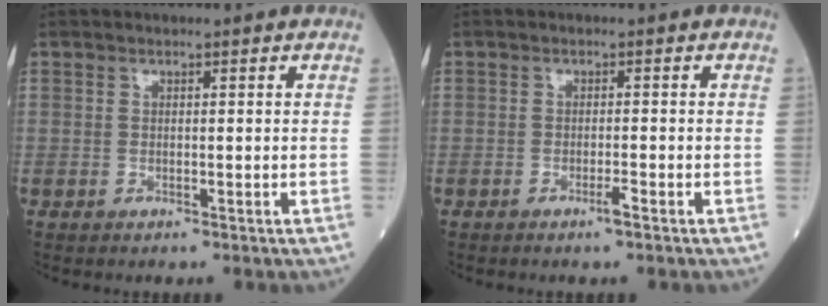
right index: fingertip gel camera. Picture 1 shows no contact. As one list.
[{"total": 1.4, "force": [-0.9, -0.1, 1.0], "torque": [-0.021, -0.001, -0.017]}]